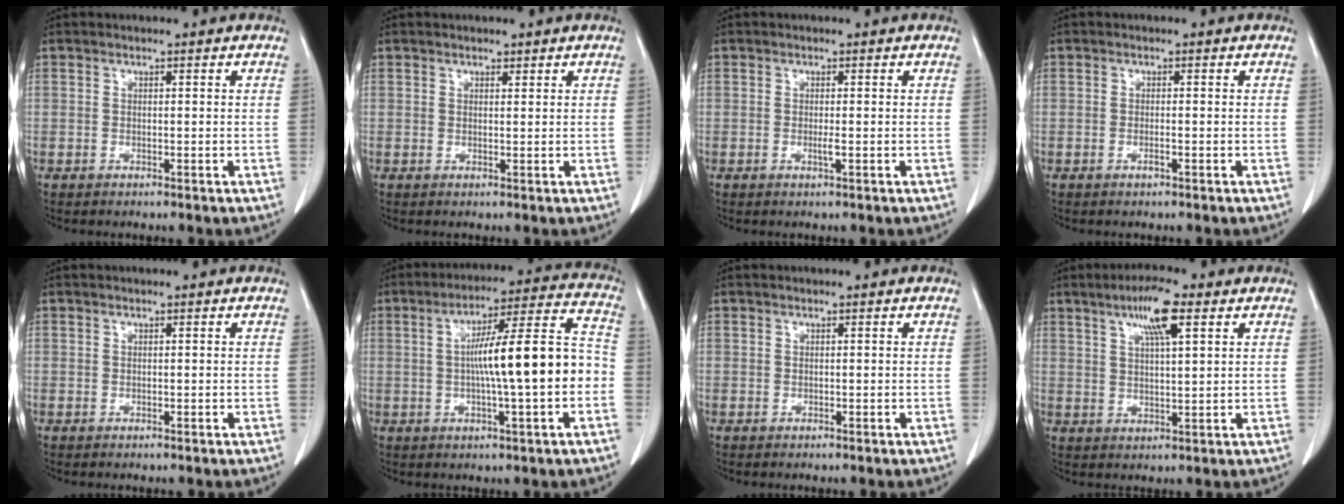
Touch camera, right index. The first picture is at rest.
{"total": 0.6, "force": [0.4, 0.4, 0.2], "torque": [0.000, -0.003, 0.003]}
{"total": 1.2, "force": [-0.4, 0.1, 1.1], "torque": [-0.021, -0.002, -0.007]}
{"total": 1.0, "force": [-0.6, 0.0, 0.8], "torque": [-0.016, 0.000, -0.011]}
{"total": 0.0}
{"total": 14.9, "force": [-1.7, 1.1, 14.7], "torque": [-0.228, 0.025, -0.029]}
{"total": 0.0}
{"total": 7.3, "force": [3.8, 1.0, 6.1], "torque": [-0.111, 0.007, 0.064]}